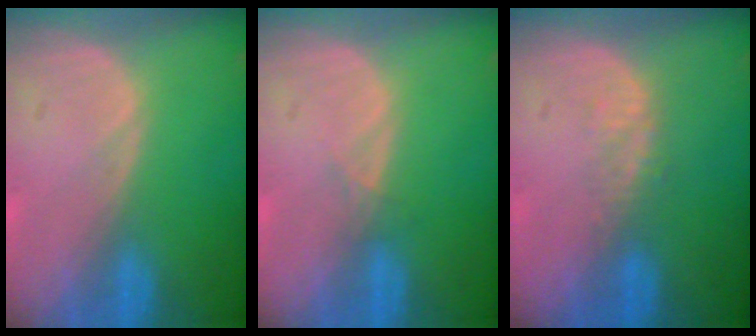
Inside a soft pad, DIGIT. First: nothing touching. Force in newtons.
{"total": 0.7, "press": 0.7, "slide": 0.2}
{"total": 2.5, "press": 1.9, "slide": 1.7}